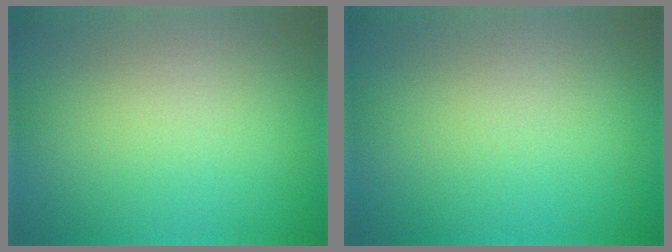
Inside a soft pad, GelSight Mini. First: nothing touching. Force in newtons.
{"total": 0.0}